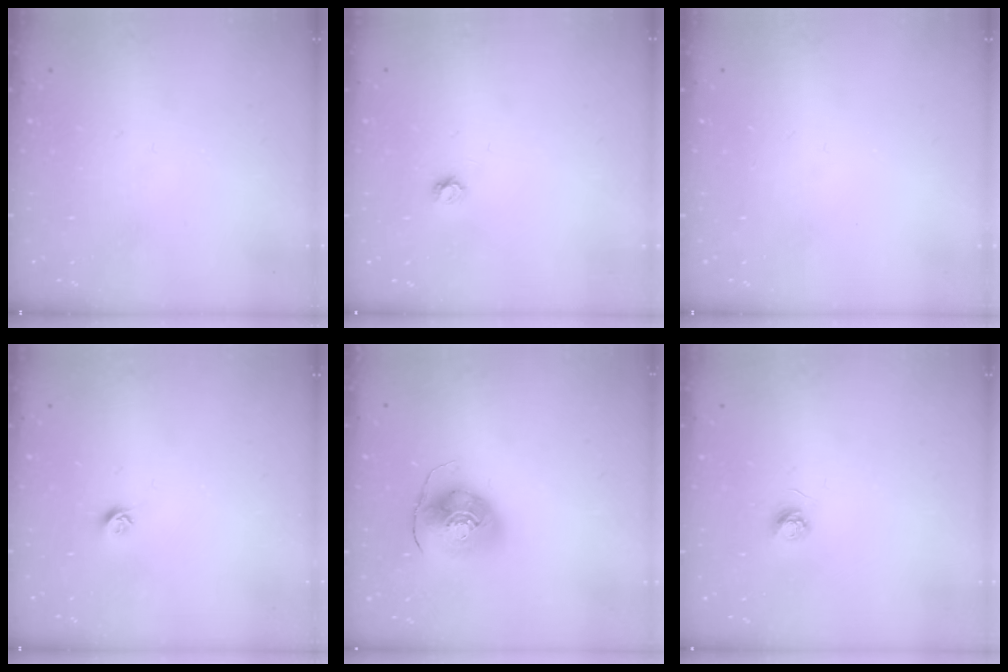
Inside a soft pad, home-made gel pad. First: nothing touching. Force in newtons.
{"total": 3.8, "press": 3.8, "slide": 0.3}
{"total": 0.0}
{"total": 5.3, "press": 5.2, "slide": 0.7}
{"total": 10.2, "press": 10.1, "slide": 1.5}
{"total": 3.4, "press": 3.4, "slide": 0.4}